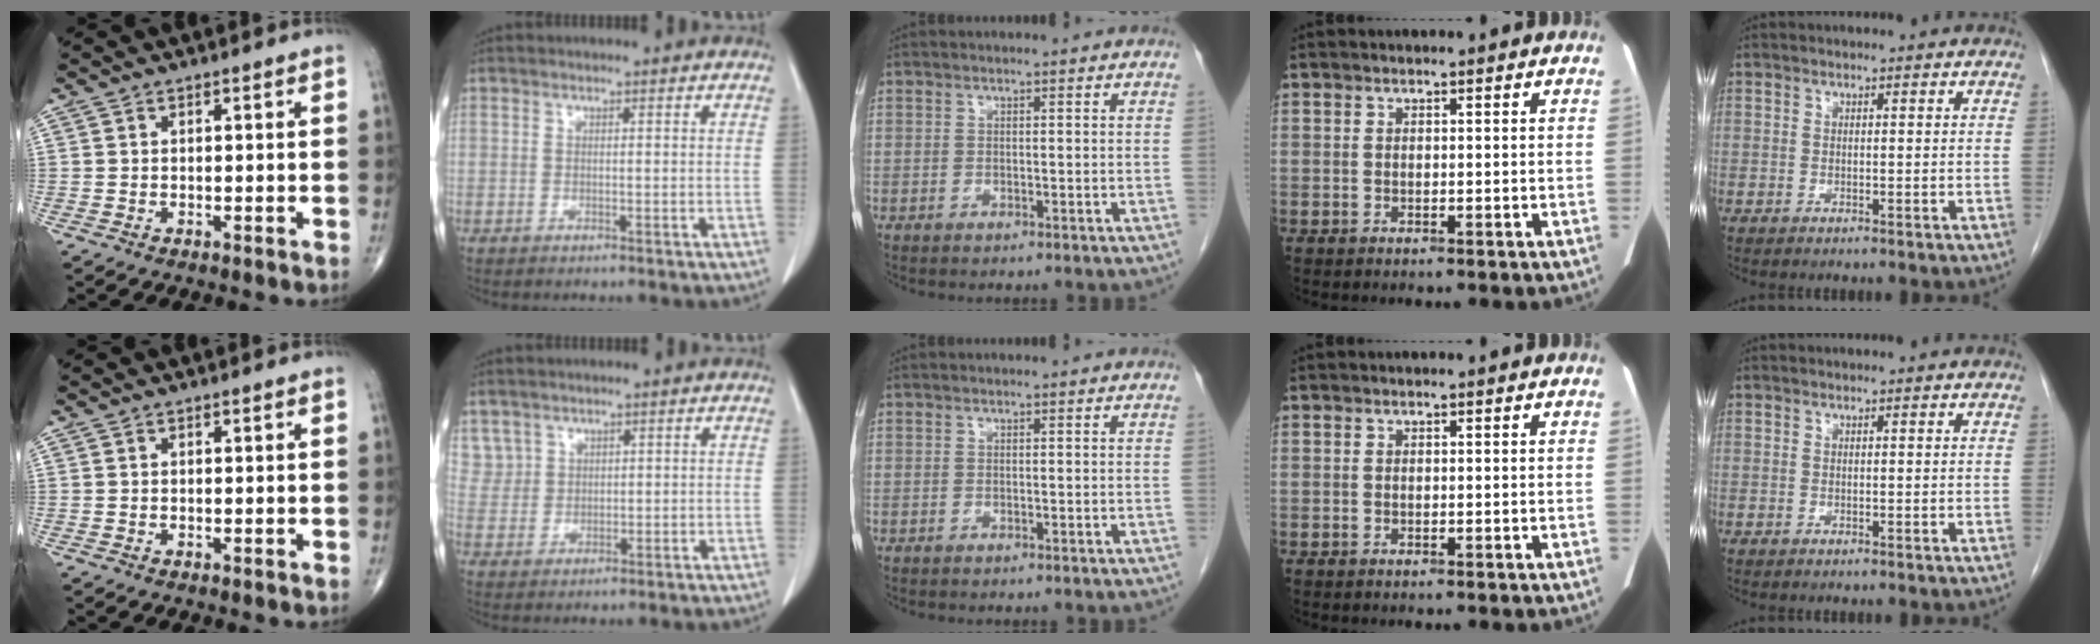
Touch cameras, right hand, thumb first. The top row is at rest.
{"index": {"total": 3.9, "force": [2.5, 3.0, -0.3], "torque": [0.020, 0.003, 0.051]}}